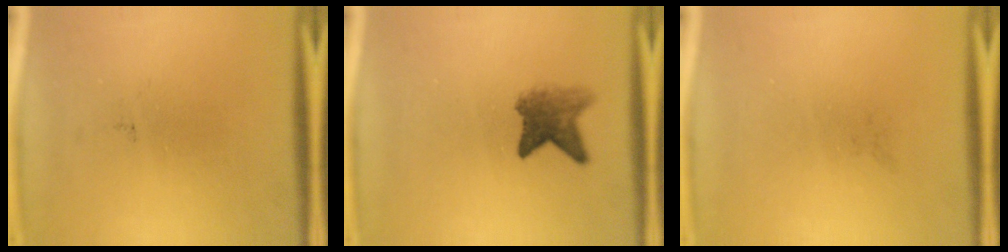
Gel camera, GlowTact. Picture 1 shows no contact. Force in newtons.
{"total": 4.1}
{"total": 0.0}